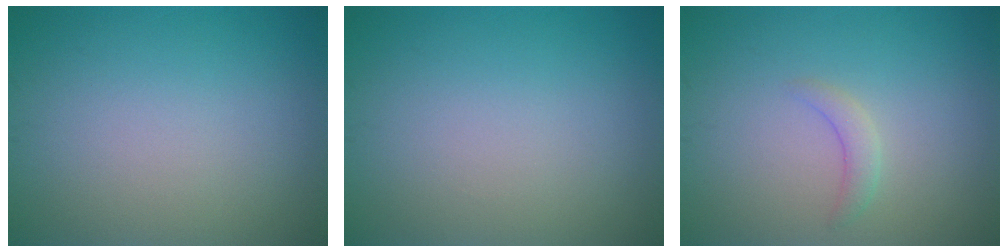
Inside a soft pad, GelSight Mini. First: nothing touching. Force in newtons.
{"total": 0.0}
{"total": 1.3, "press": 1.3, "slide": 0.2}